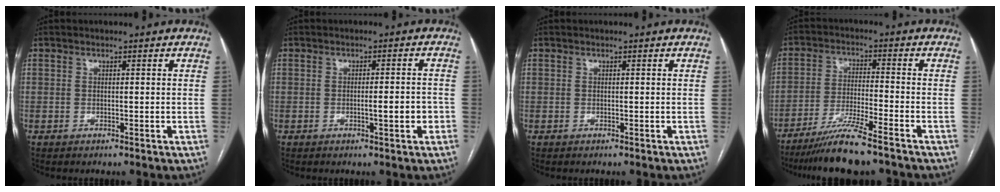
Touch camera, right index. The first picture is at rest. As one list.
[{"total": 3.4, "force": [-1.1, 0.5, 3.2], "torque": [-0.048, 0.000, -0.014]}, {"total": 0.0}, {"total": 9.0, "force": [-7.3, -0.3, 5.4], "torque": [-0.097, -0.029, -0.131]}]